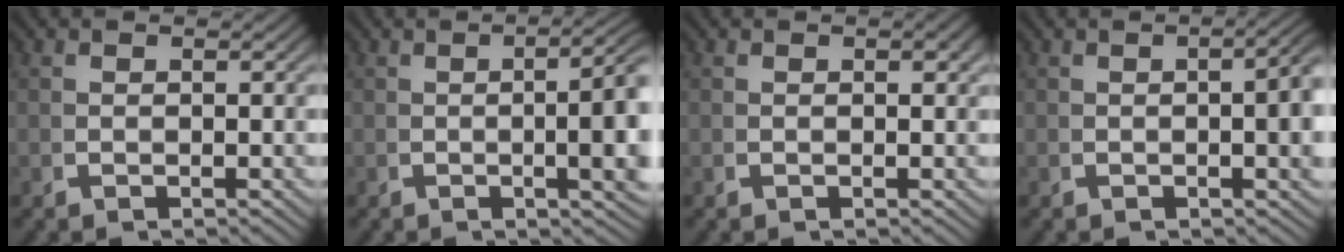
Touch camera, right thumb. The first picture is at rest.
{"total": 7.0, "force": [0.2, 2.5, 6.5], "torque": [-0.081, 0.002, -0.001]}
{"total": 0.6, "force": [0.1, 0.2, 0.5], "torque": [-0.004, -0.002, 0.002]}
{"total": 4.5, "force": [0.0, 1.5, 4.2], "torque": [-0.043, 0.000, 0.001]}